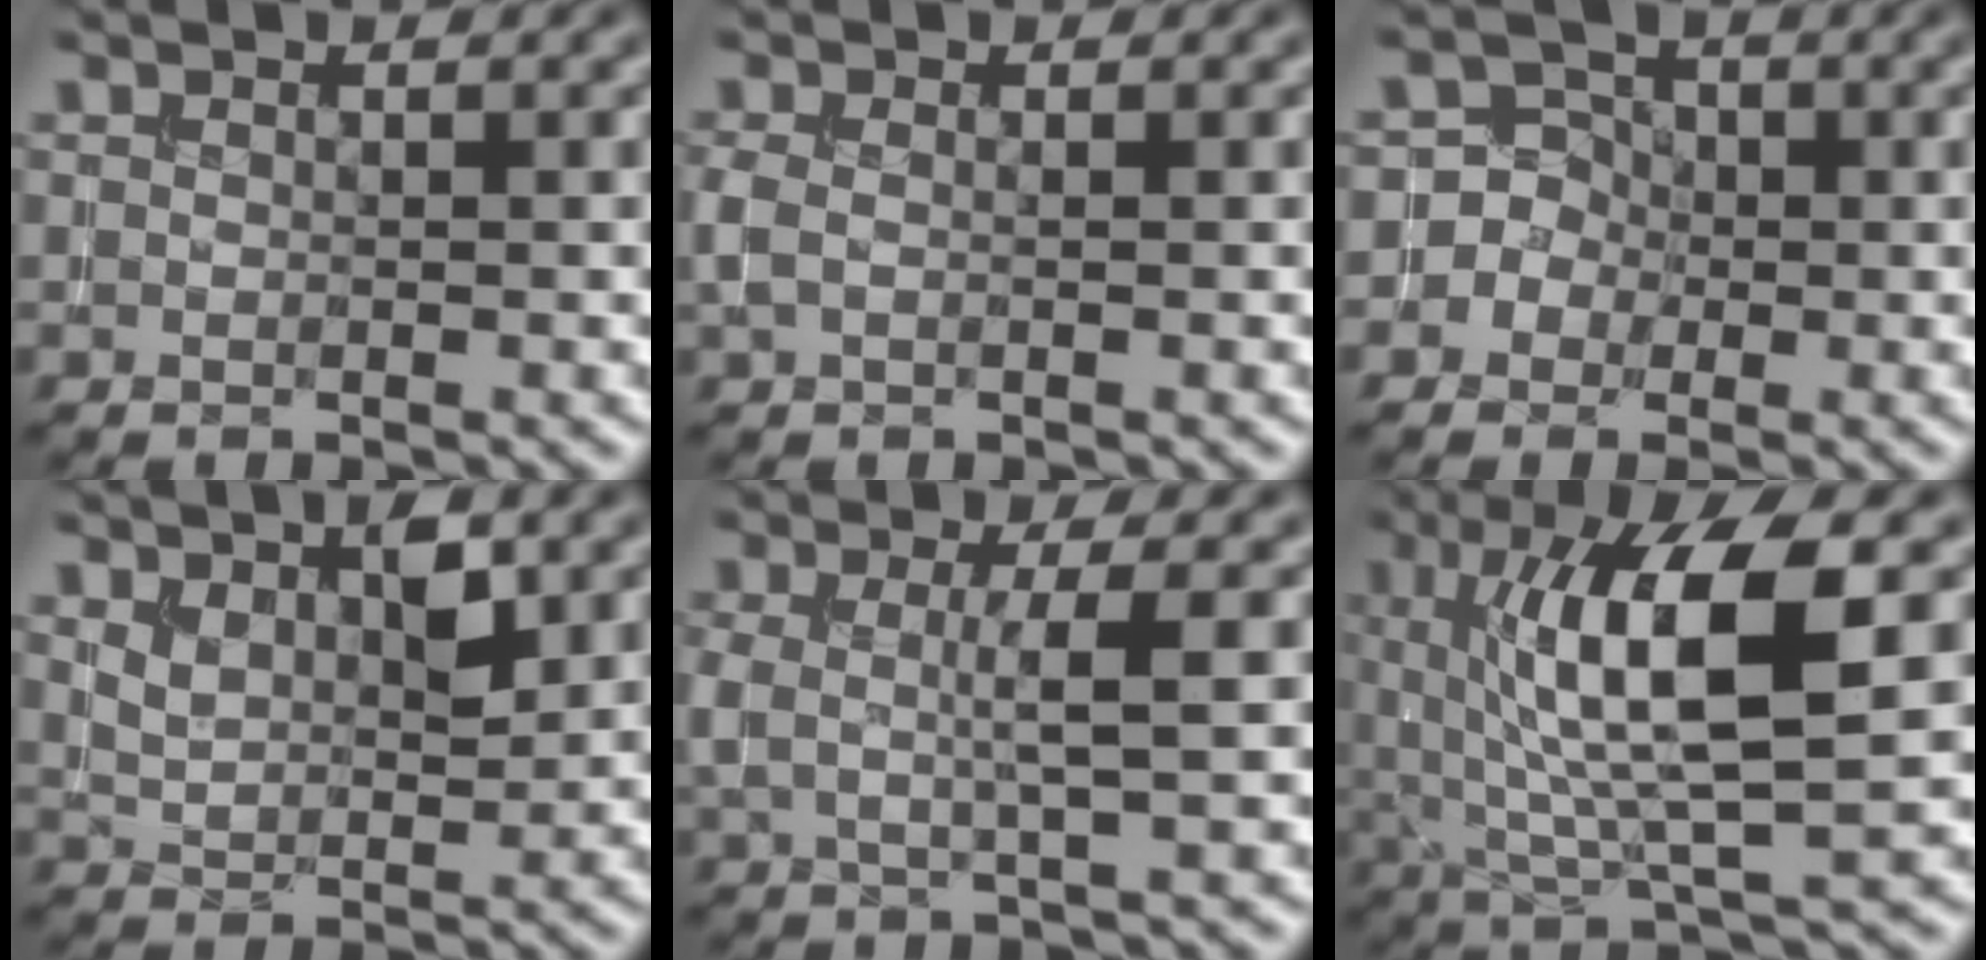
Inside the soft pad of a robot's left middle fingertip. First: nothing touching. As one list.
[{"total": 1.4, "force": [-0.1, 0.8, 1.1], "torque": [-0.030, 0.003, -0.007]}, {"total": 3.9, "force": [-0.8, 3.8, 0.5], "torque": [0.023, 0.027, -0.038]}, {"total": 3.4, "force": [1.7, 1.6, 2.5], "torque": [-0.051, -0.002, 0.034]}, {"total": 3.1, "force": [0.2, 0.5, 3.1], "torque": [-0.061, -0.001, 0.001]}, {"total": 10.6, "force": [2.3, 2.9, 10.0], "torque": [-0.164, 0.002, 0.043]}]